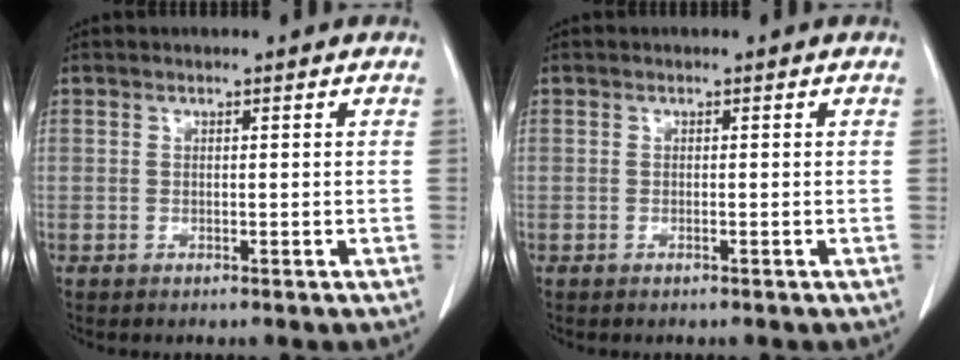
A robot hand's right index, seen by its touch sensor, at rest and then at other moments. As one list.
[{"total": 0.0}]